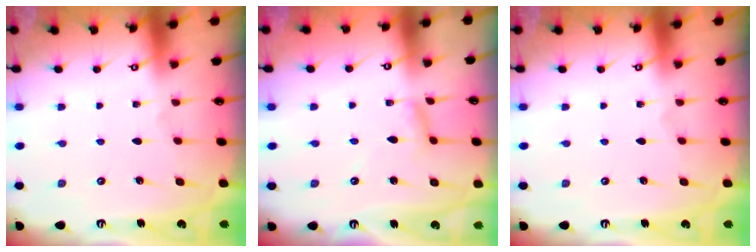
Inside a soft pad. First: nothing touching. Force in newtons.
{"total": 5.2, "press": 5.2, "slide": 0.3}
{"total": 0.0}